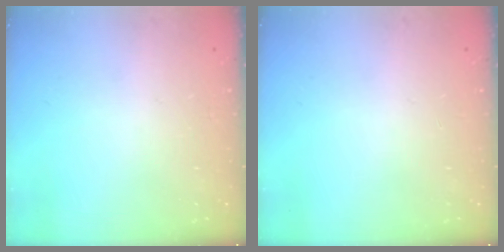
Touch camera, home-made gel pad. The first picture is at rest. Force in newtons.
{"total": 0.0}